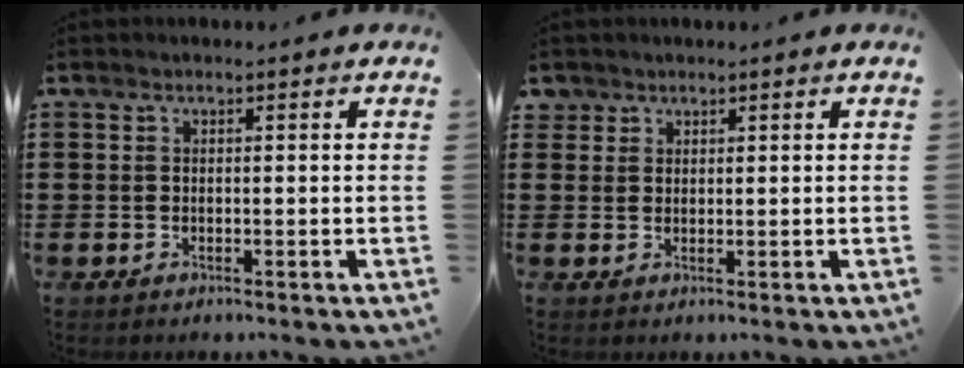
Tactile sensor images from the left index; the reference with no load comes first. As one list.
[{"total": 1.7, "force": [1.3, 1.1, 0.1], "torque": [-0.008, 0.005, 0.026]}]